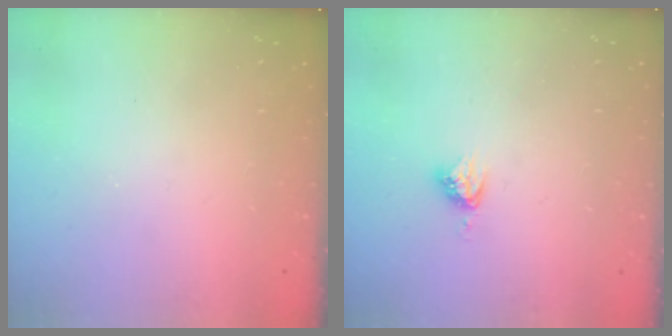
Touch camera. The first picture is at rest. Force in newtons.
{"total": 4.9, "press": 4.8, "slide": 0.4}